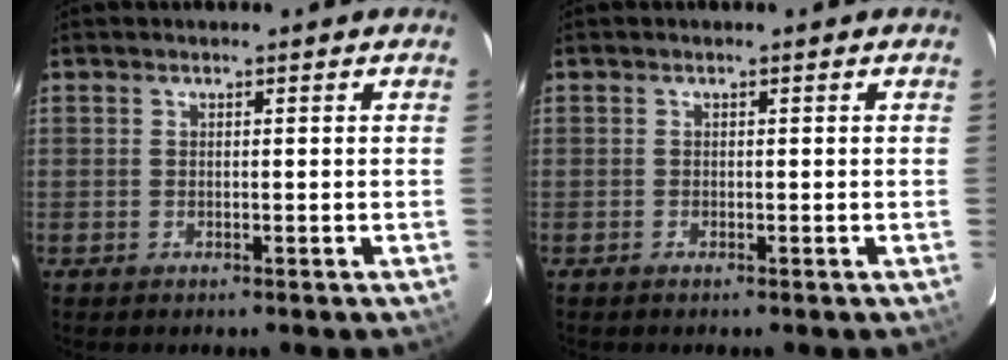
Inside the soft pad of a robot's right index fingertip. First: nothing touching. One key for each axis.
{"total": 0.0}